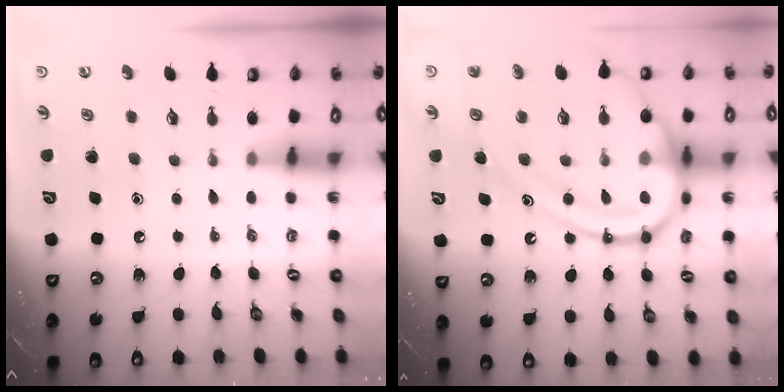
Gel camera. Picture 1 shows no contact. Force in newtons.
{"total": 21.5, "press": 21.4, "slide": 2.1}